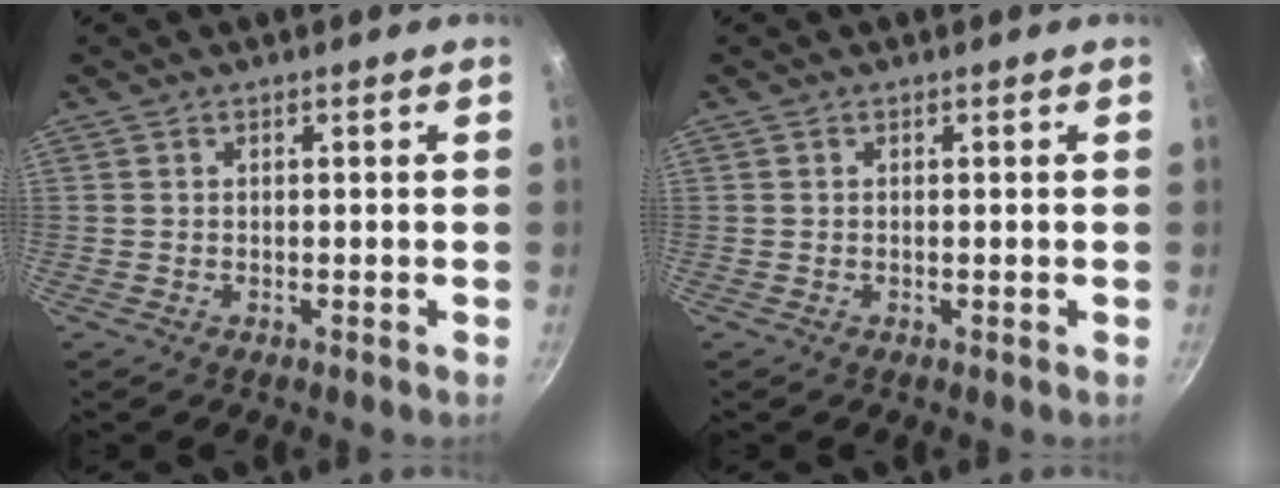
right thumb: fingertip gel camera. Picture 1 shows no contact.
{"total": 0.0}